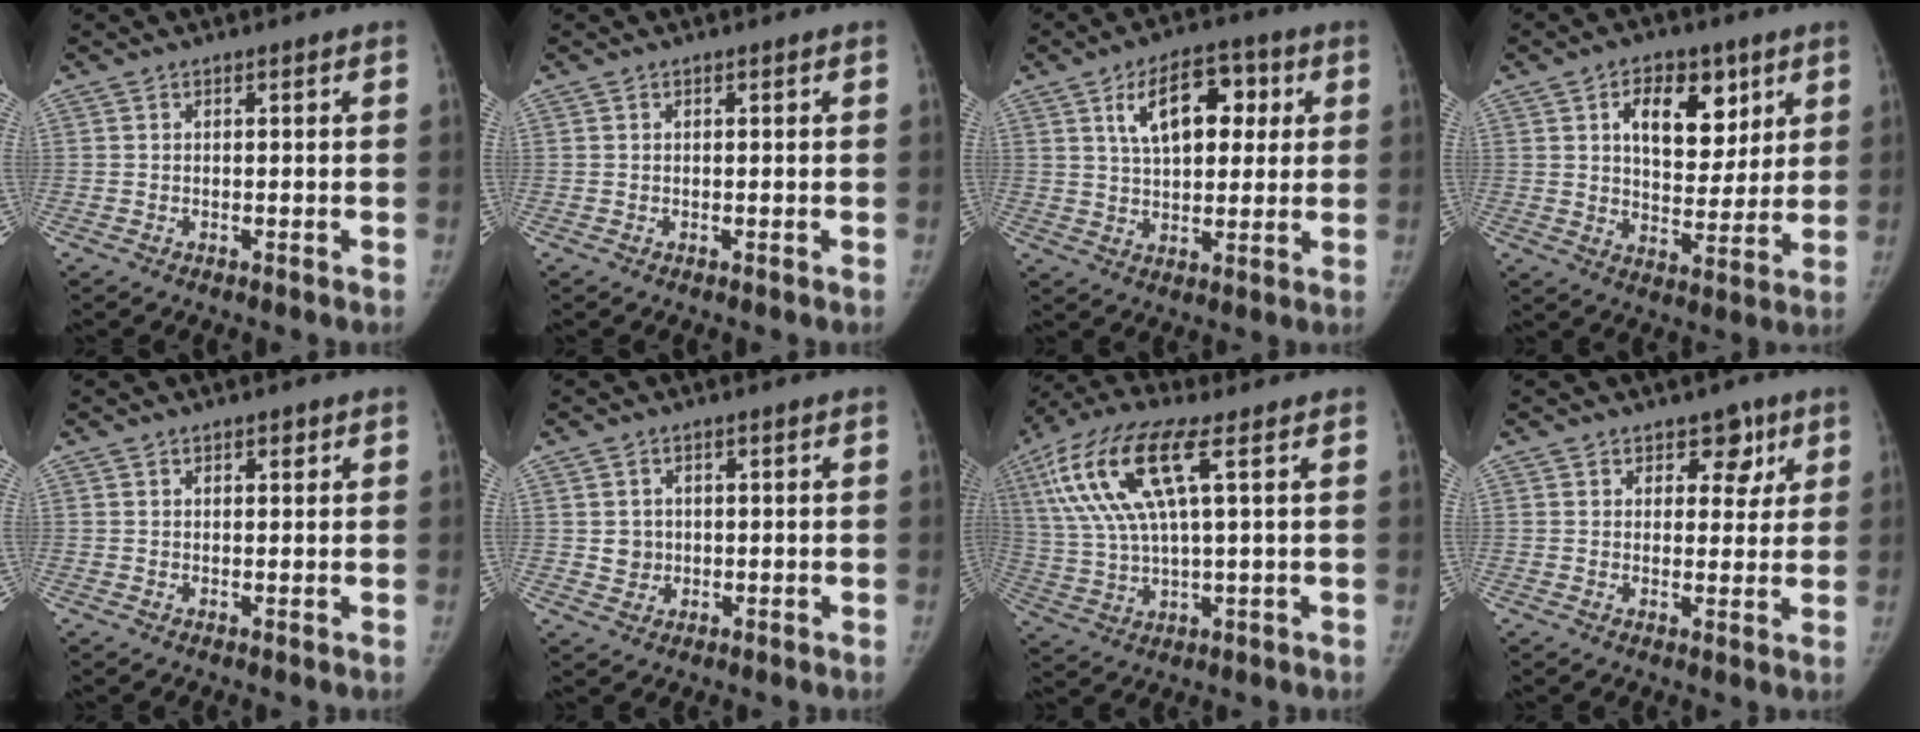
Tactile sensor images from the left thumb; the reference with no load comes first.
{"total": 0.0}
{"total": 12.5, "force": [4.1, 7.0, 9.5], "torque": [-0.121, 0.003, 0.065]}
{"total": 12.7, "force": [5.4, 7.9, 8.4], "torque": [-0.082, -0.024, 0.087]}
{"total": 1.4, "force": [0.9, 0.8, 0.8], "torque": [-0.002, -0.003, 0.011]}
{"total": 3.0, "force": [0.3, 2.8, 1.0], "torque": [-0.002, 0.000, 0.010]}
{"total": 16.5, "force": [5.7, 4.8, 14.7], "torque": [-0.332, 0.011, 0.109]}
{"total": 5.5, "force": [3.0, 3.9, 2.5], "torque": [0.008, -0.011, 0.037]}